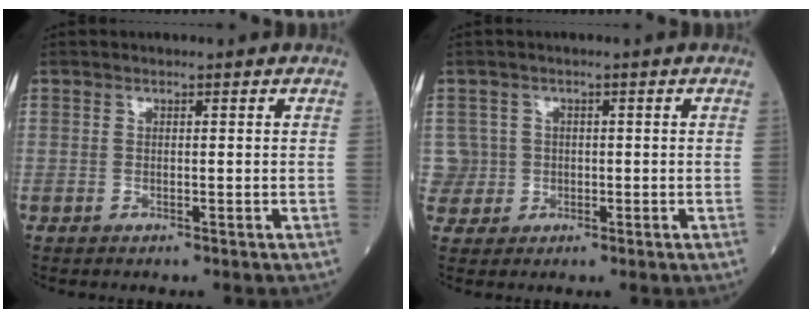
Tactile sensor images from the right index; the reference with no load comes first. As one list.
[{"total": 3.5, "force": [0.0, 3.4, -0.6], "torque": [0.024, 0.011, -0.001]}]